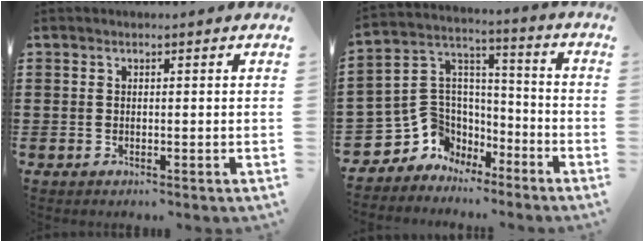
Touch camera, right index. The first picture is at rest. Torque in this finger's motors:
{"motor_torque": [0.40, 0.40, 0.14, 0.00]}